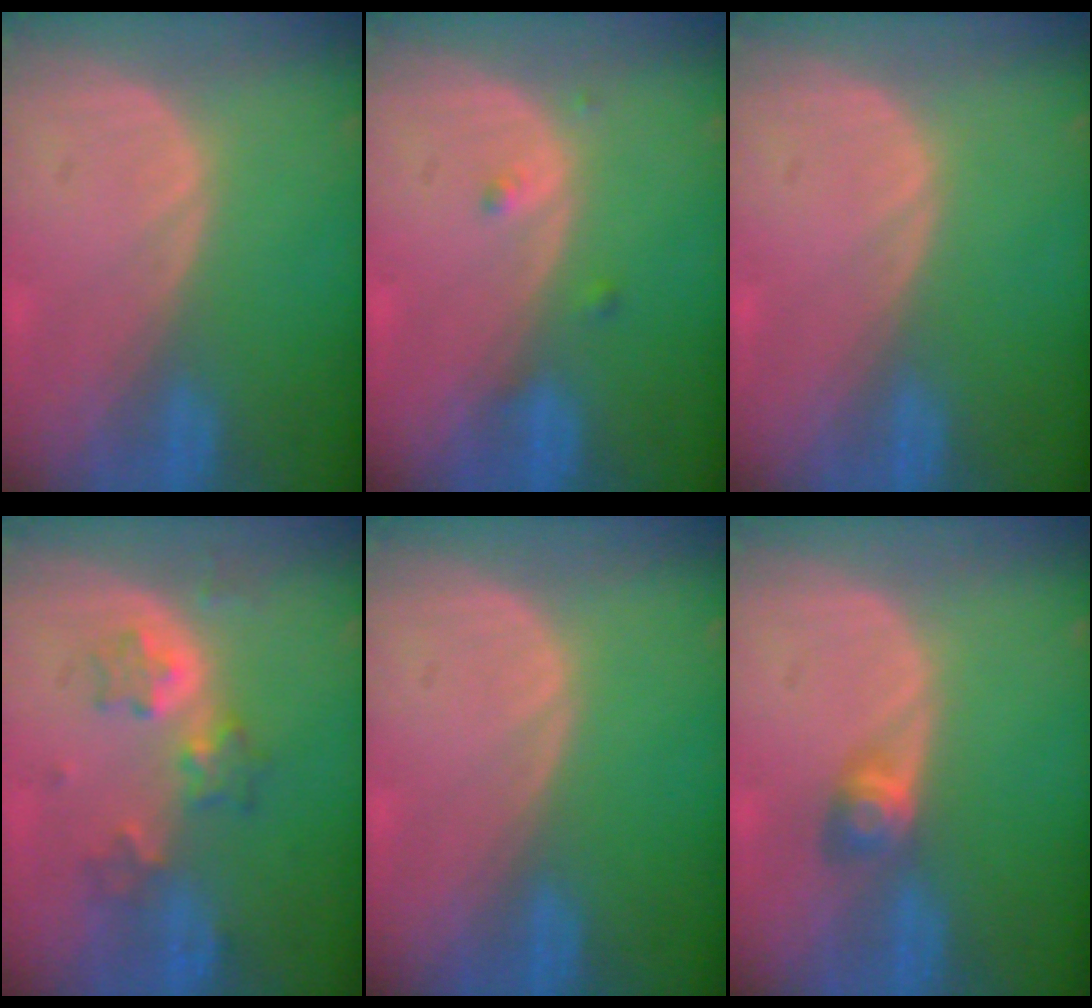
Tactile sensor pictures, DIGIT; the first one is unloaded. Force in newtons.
{"total": 1.3, "press": 1.3, "slide": 0.0}
{"total": 0.0}
{"total": 5.3, "press": 5.2, "slide": 0.9}
{"total": 0.0}
{"total": 2.9, "press": 2.6, "slide": 1.4}